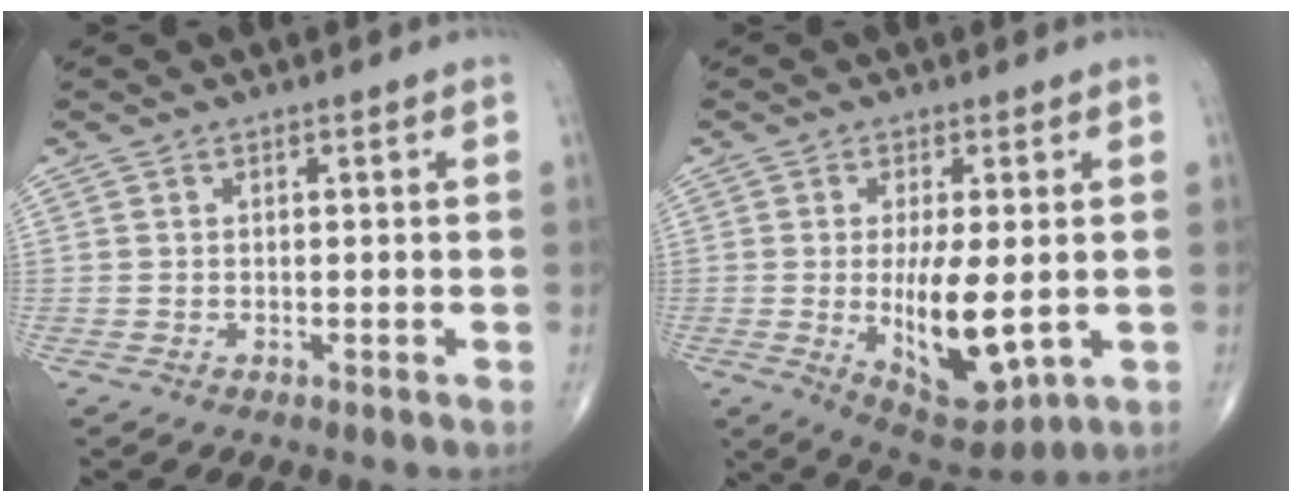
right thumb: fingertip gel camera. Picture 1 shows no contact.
{"total": 12.2, "force": [-1.1, 4.6, 11.2], "torque": [-0.179, -0.026, -0.004]}